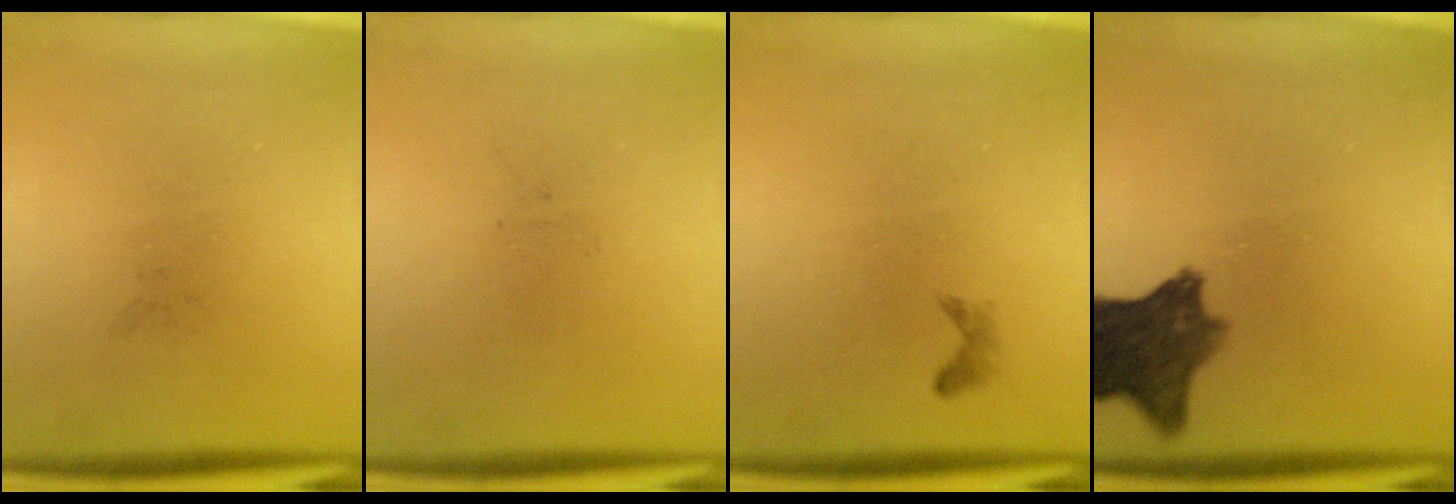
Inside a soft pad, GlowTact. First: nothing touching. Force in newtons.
{"total": 0.0}
{"total": 0.6}
{"total": 9.1}